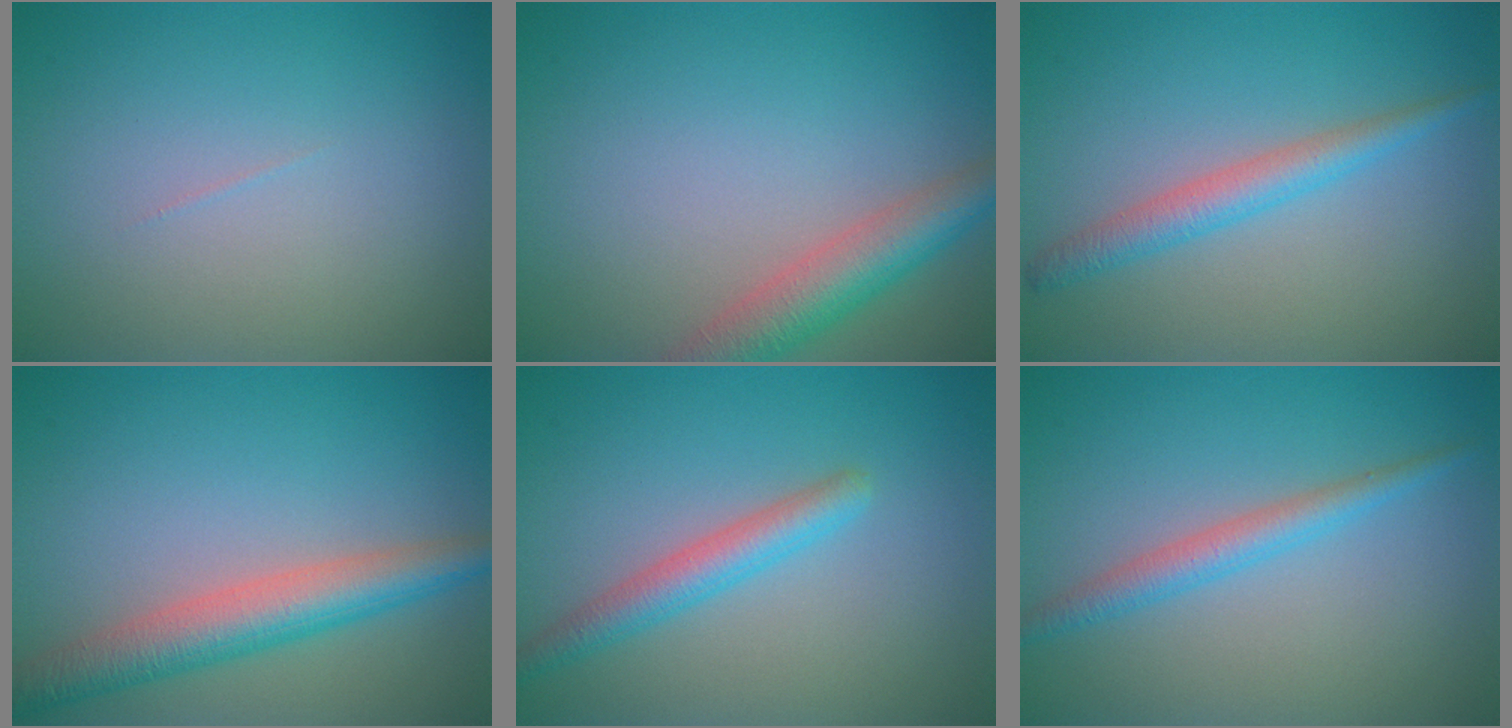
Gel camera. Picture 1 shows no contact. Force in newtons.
{"total": 4.7, "press": 4.7, "slide": 0.2}
{"total": 2.8, "press": 2.8, "slide": 0.1}
{"total": 5.1, "press": 5.1, "slide": 0.2}
{"total": 3.0, "press": 3.0, "slide": 0.0}
{"total": 2.5, "press": 2.5, "slide": 0.0}